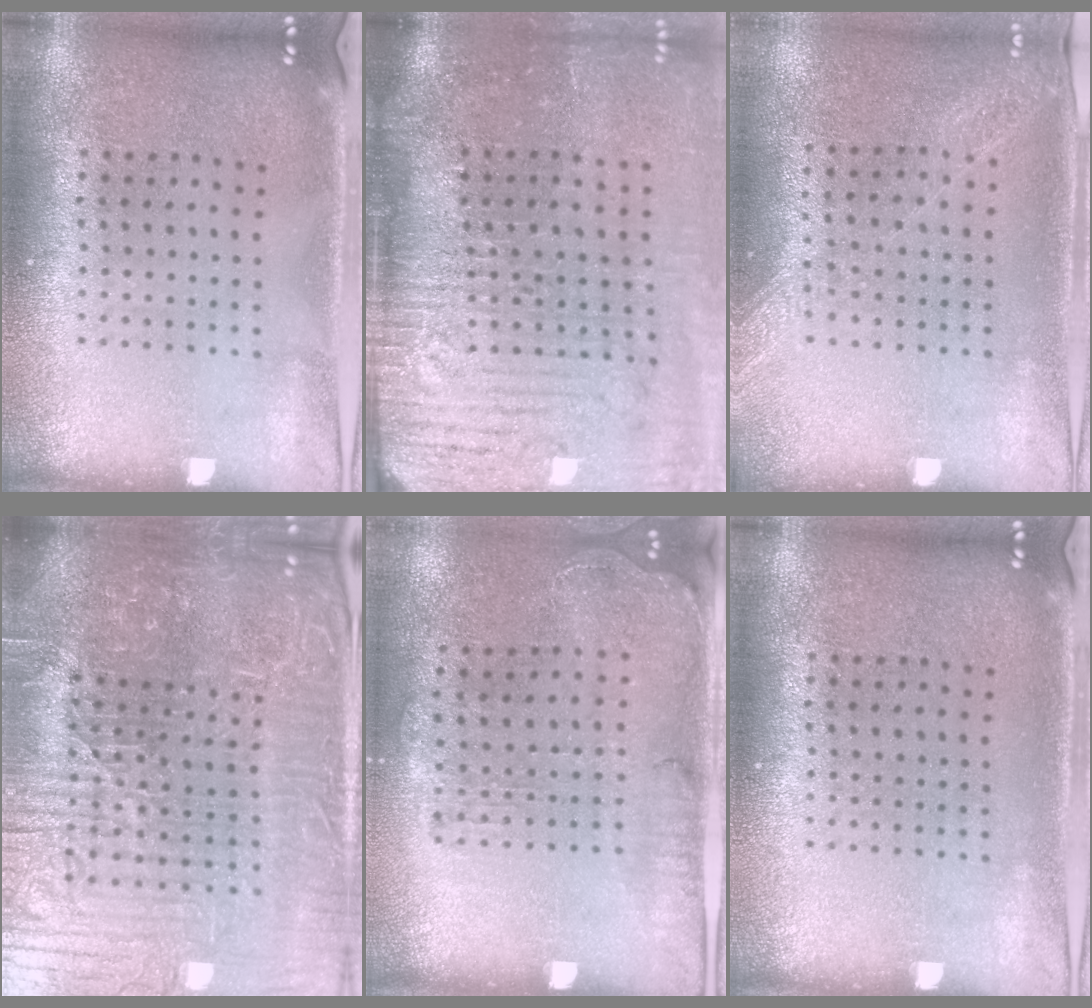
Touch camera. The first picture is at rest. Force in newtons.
{"total": 5.1, "press": 4.3, "slide": 2.8}
{"total": 1.2, "press": 1.2, "slide": 0.2}
{"total": 7.7, "press": 6.9, "slide": 3.4}
{"total": 1.4, "press": 1.2, "slide": 0.7}
{"total": 0.0}